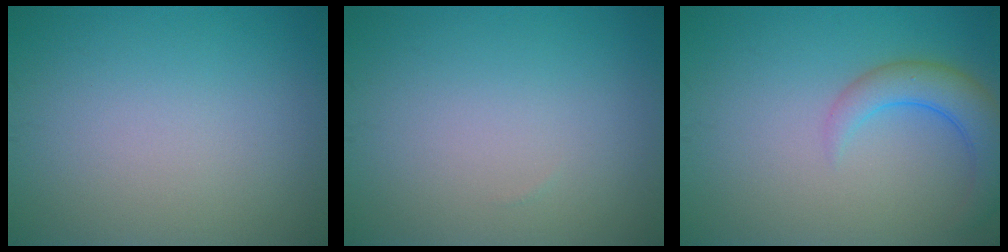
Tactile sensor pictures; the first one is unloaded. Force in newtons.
{"total": 0.0}
{"total": 4.0, "press": 4.0, "slide": 0.3}